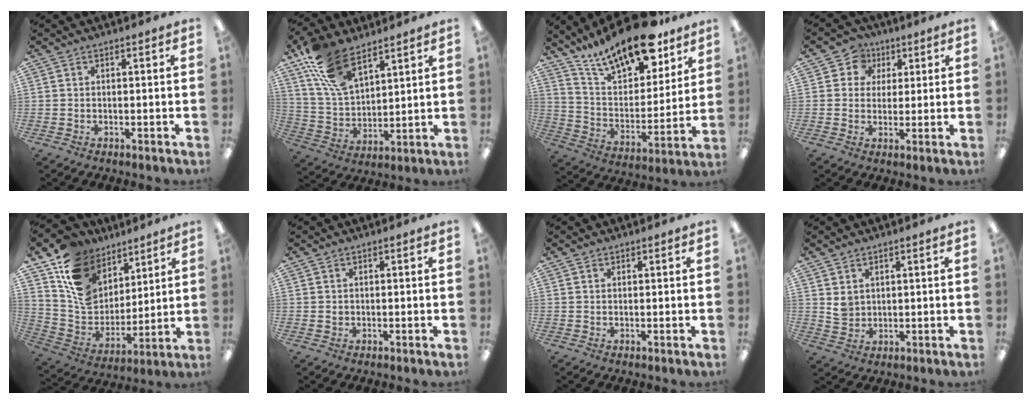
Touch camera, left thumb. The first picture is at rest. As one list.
[{"total": 14.4, "force": [9.8, 6.9, 8.0], "torque": [-0.170, -0.035, 0.189]}, {"total": 18.9, "force": [14.9, 6.5, 9.6], "torque": [-0.169, -0.096, 0.261]}, {"total": 6.2, "force": [2.3, 5.7, 0.7], "torque": [-0.019, -0.009, 0.038]}, {"total": 15.5, "force": [9.1, 11.0, 6.1], "torque": [-0.130, -0.046, 0.181]}, {"total": 0.8, "force": [0.1, 0.8, 0.2], "torque": [-0.005, 0.005, 0.001]}, {"total": 0.7, "force": [0.4, 0.4, 0.2], "torque": [-0.005, 0.002, 0.008]}, {"total": 3.5, "force": [1.7, 2.9, 1.0], "torque": [-0.011, -0.003, 0.029]}]